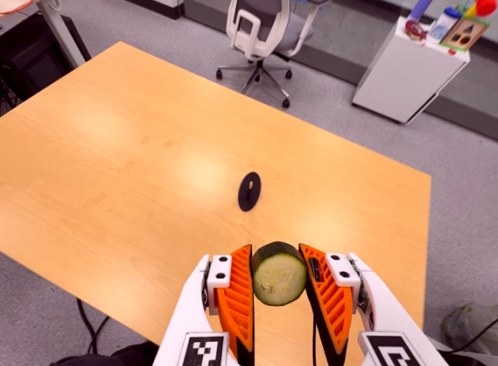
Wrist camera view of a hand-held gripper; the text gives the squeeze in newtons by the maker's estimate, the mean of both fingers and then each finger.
{"total": 10.8, "left": 10.1, "right": 11.5}